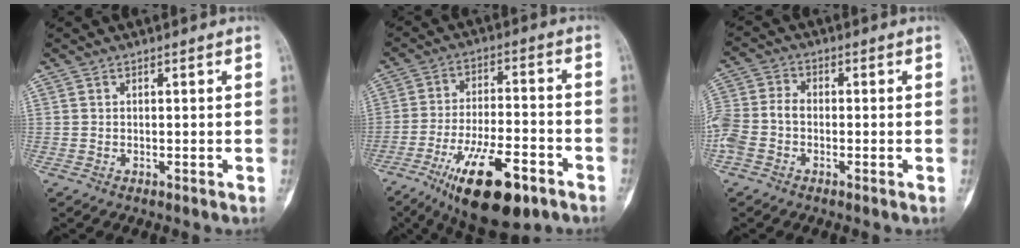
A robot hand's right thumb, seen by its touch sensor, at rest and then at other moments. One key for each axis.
{"total": 17.4, "fx": -9.5, "fy": 6.2, "fz": 13.2, "tx": -0.225, "ty": 0.041, "tz": -0.149}
{"total": 8.1, "fx": -2.3, "fy": 5.6, "fz": 5.4, "tx": -0.127, "ty": 0.022, "tz": -0.052}